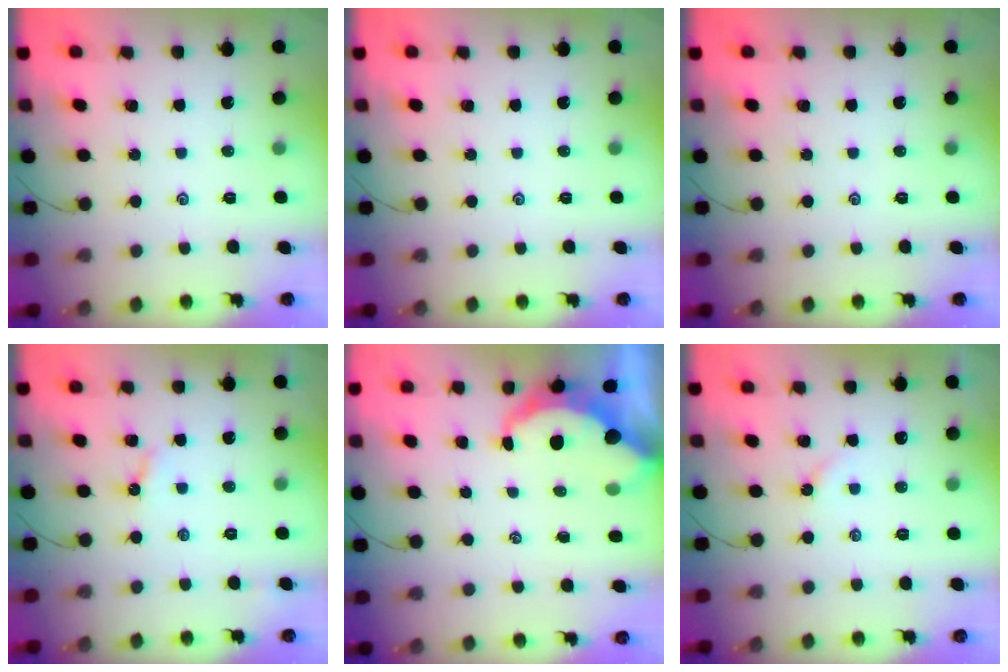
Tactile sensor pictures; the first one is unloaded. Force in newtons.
{"total": 0.0}
{"total": 0.0}
{"total": 3.0, "press": 3.0, "slide": 0.3}
{"total": 6.3, "press": 6.2, "slide": 0.8}
{"total": 2.3, "press": 2.3, "slide": 0.5}